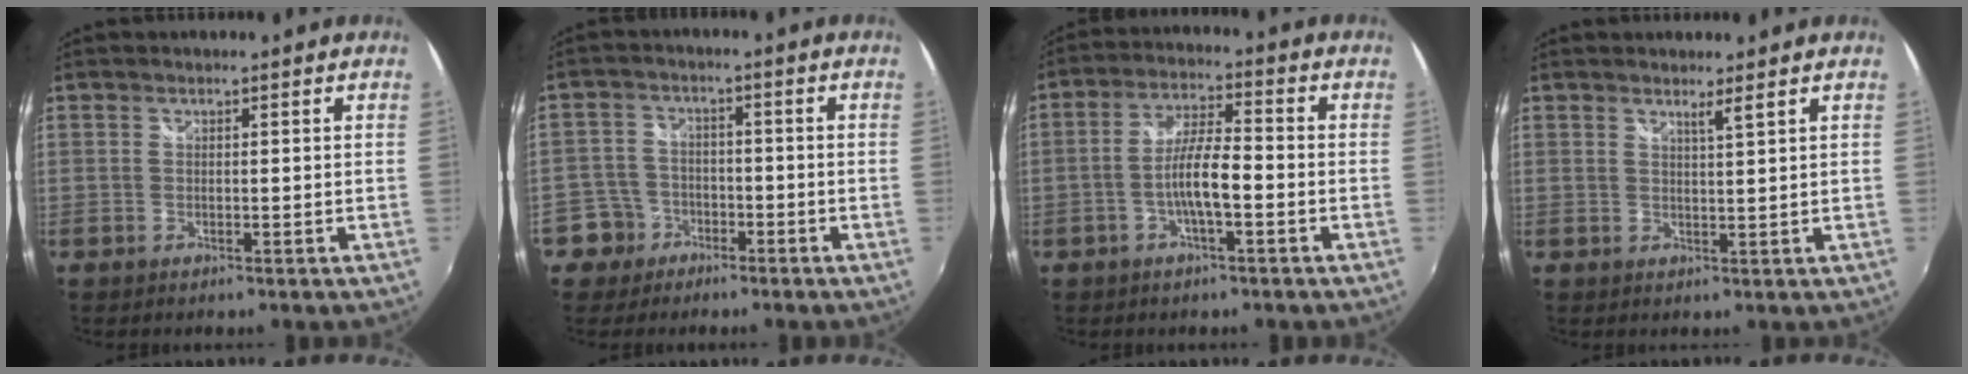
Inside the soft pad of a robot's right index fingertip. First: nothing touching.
{"total": 6.1, "force": [-3.4, 5.0, 0.4], "torque": [-0.017, 0.019, -0.065]}
{"total": 7.0, "force": [-2.4, 1.2, 6.5], "torque": [-0.129, 0.007, -0.044]}
{"total": 1.7, "force": [1.3, -0.5, 1.0], "torque": [-0.021, -0.007, 0.018]}